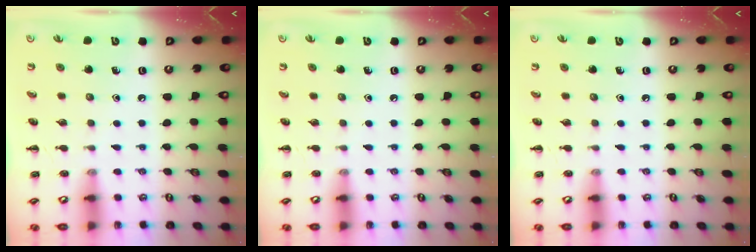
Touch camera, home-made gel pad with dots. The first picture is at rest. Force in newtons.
{"total": 0.0}
{"total": 0.0}